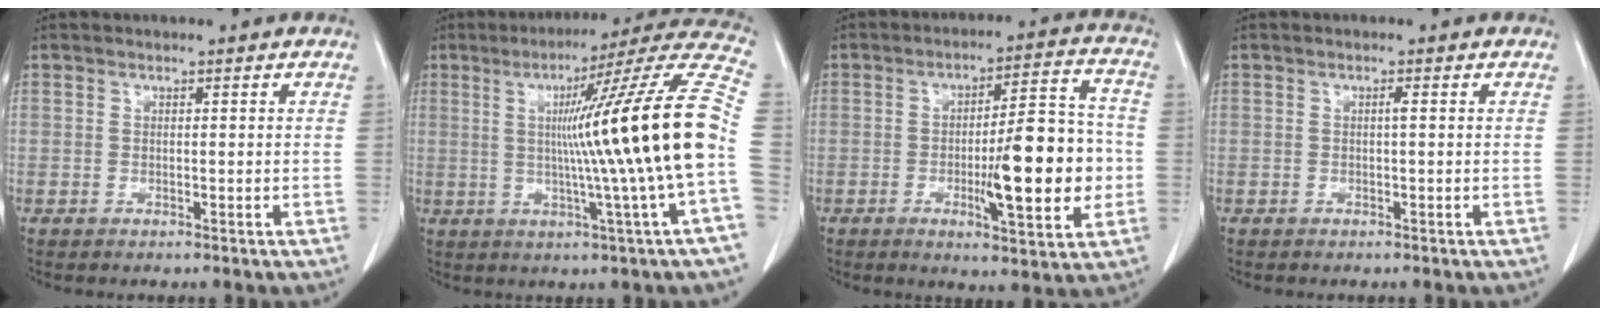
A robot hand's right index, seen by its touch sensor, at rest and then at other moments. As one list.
[{"total": 21.7, "force": [-0.1, -3.0, 21.5], "torque": [-0.264, 0.009, -0.018]}, {"total": 14.0, "force": [-2.5, 2.8, 13.5], "torque": [-0.197, 0.011, -0.033]}, {"total": 0.6, "force": [0.0, 0.0, 0.6], "torque": [-0.009, 0.001, 0.001]}]